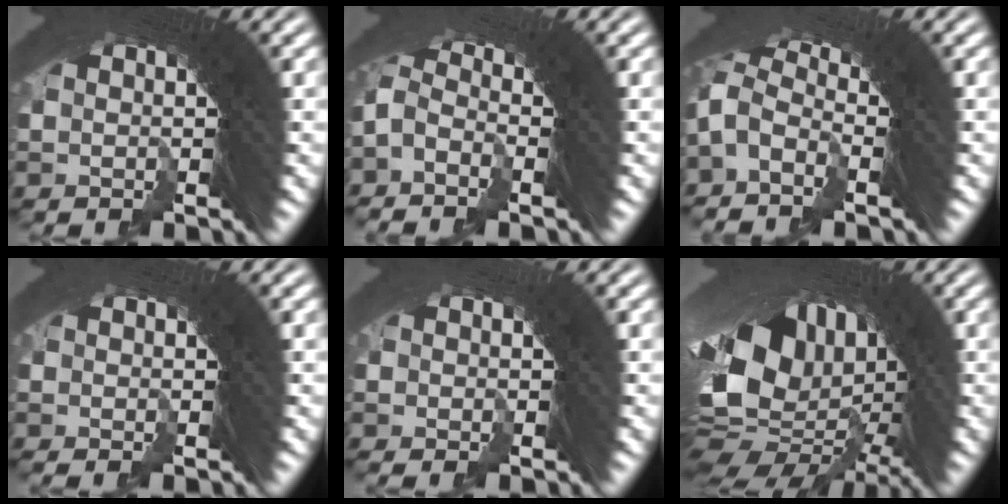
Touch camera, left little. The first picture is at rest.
{"total": 2.0, "force": [-1.5, 1.0, 0.8], "torque": [-0.020, 0.004, -0.034]}
{"total": 3.6, "force": [-1.0, 2.8, 2.0], "torque": [-0.054, 0.003, -0.026]}
{"total": 0.0}
{"total": 0.9, "force": [-0.6, -0.2, -0.5], "torque": [0.019, 0.007, -0.013]}
{"total": 12.5, "force": [-3.0, 8.6, 8.5], "torque": [-0.168, -0.046, -0.027]}